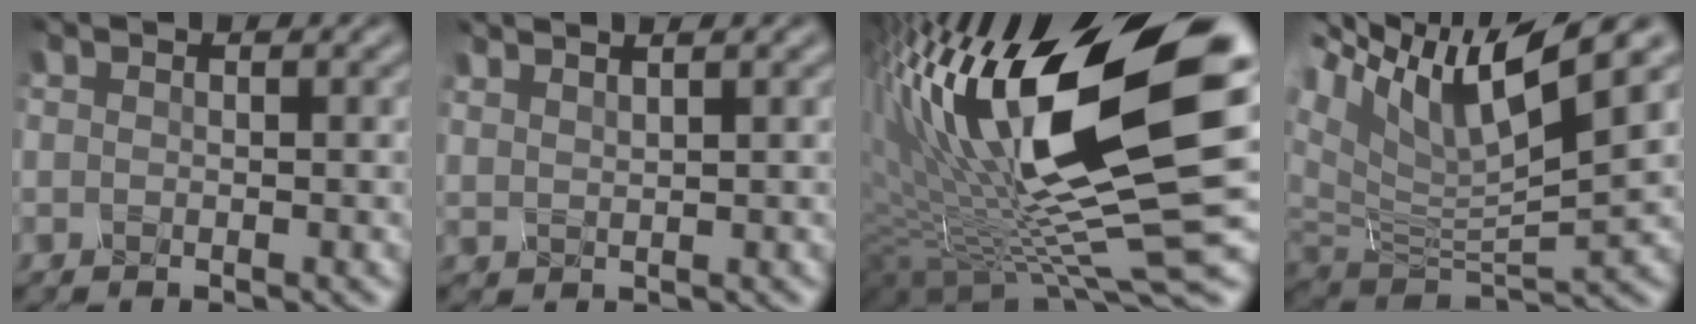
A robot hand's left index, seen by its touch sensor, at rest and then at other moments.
{"total": 2.2, "force": [1.8, 0.7, 1.0], "torque": [0.009, 0.014, 0.009]}
{"total": 17.9, "force": [3.0, 5.9, 16.7], "torque": [-0.292, 0.008, 0.048]}
{"total": 11.5, "force": [5.1, 4.1, 9.5], "torque": [-0.198, 0.011, 0.097]}